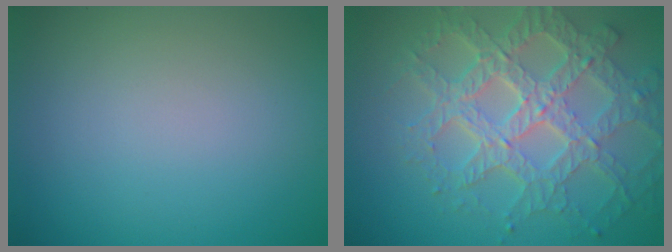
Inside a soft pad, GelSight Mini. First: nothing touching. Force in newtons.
{"total": 8.1, "press": 6.0, "slide": 5.5}